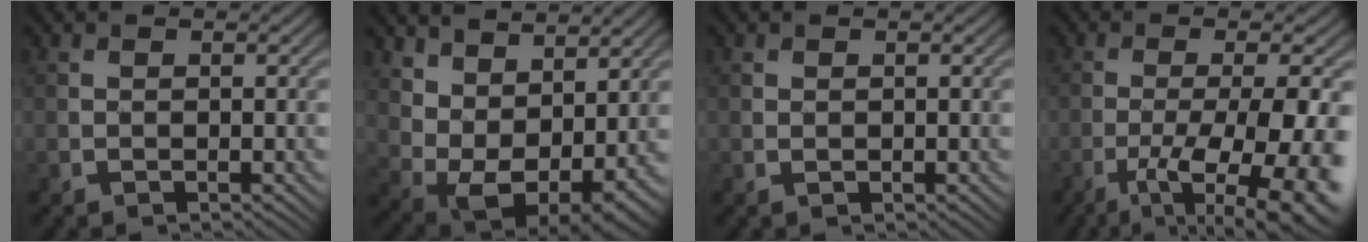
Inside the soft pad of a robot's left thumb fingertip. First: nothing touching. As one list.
[{"total": 9.7, "force": [4.9, 5.3, 6.4], "torque": [-0.133, -0.018, 0.109]}, {"total": 0.0}, {"total": 13.7, "force": [-5.8, 3.9, 11.8], "torque": [-0.184, -0.013, -0.075]}]